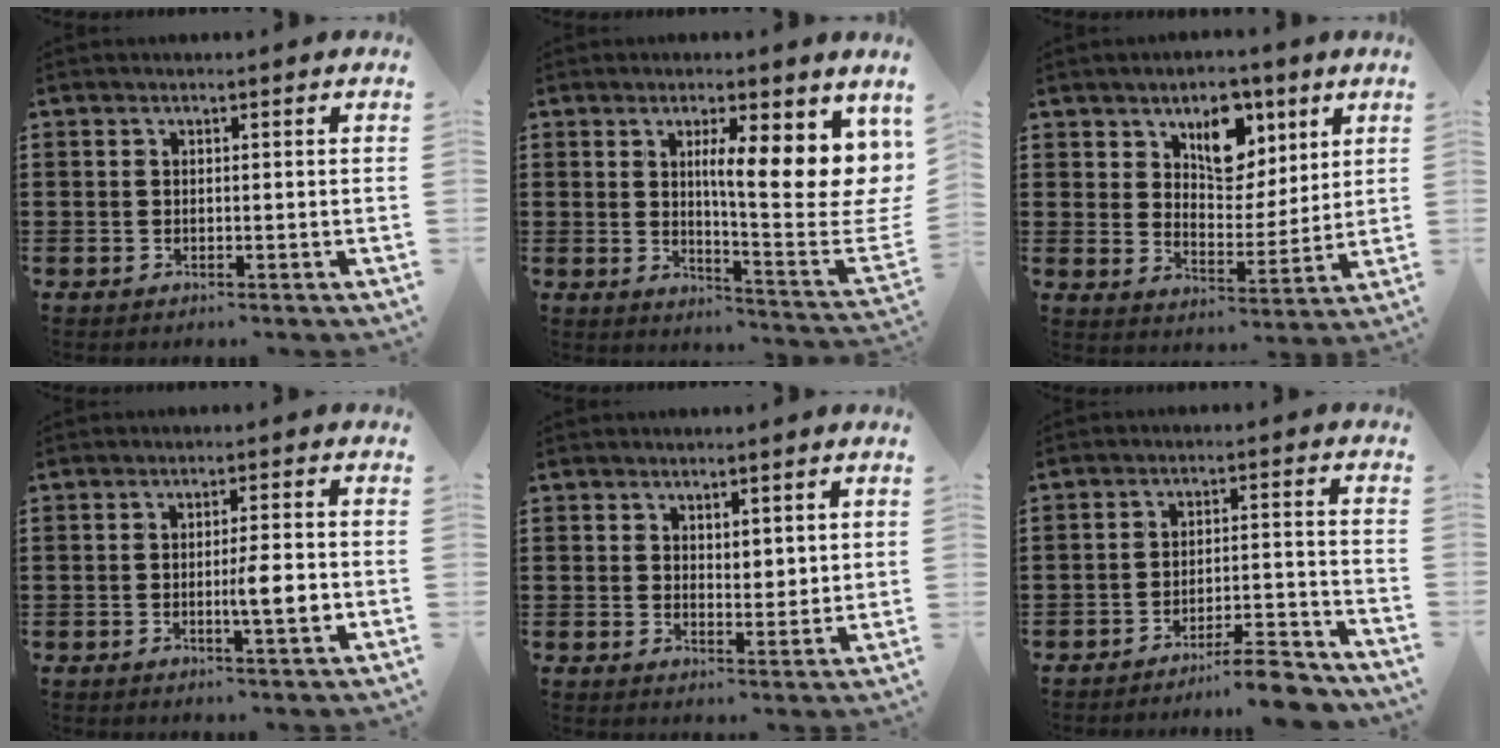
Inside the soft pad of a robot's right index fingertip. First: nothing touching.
{"total": 10.0, "force": [3.8, 2.0, 9.1], "torque": [-0.145, -0.023, 0.058]}
{"total": 9.3, "force": [5.5, 5.8, 4.8], "torque": [-0.081, -0.008, 0.093]}
{"total": 5.0, "force": [-0.9, 0.5, 4.9], "torque": [-0.082, -0.007, -0.015]}
{"total": 3.5, "force": [3.1, 1.5, 0.1], "torque": [-0.004, -0.006, 0.058]}
{"total": 6.8, "force": [-6.1, 0.1, 2.8], "torque": [-0.040, 0.002, -0.114]}